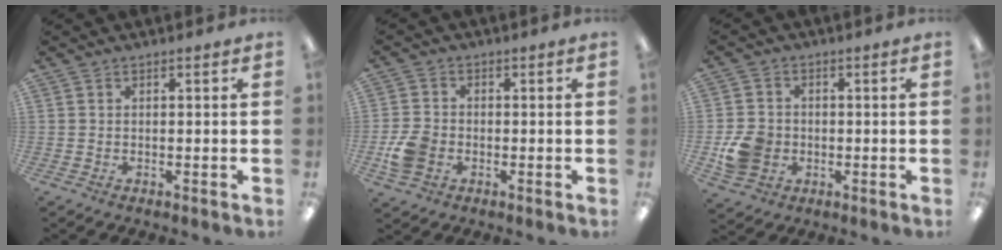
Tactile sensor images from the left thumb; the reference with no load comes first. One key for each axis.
{"total": 7.0, "fx": -2.0, "fy": 5.5, "fz": 3.8, "tx": -0.071, "ty": 0.011, "tz": -0.035}
{"total": 8.1, "fx": -1.6, "fy": 7.0, "fz": 3.6, "tx": -0.082, "ty": 0.016, "tz": -0.027}